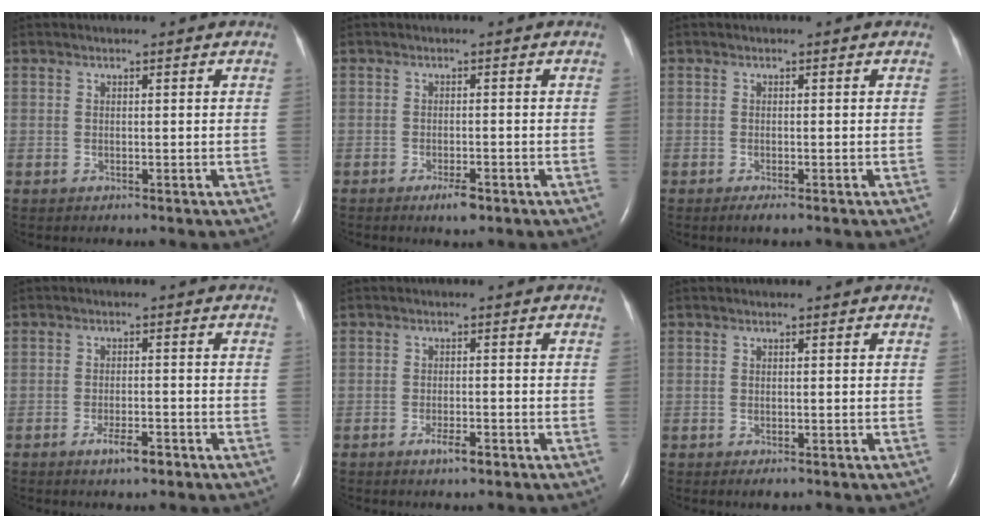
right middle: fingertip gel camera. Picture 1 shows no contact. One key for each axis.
{"total": 2.5, "fx": -1.7, "fy": 0.6, "fz": 1.8, "tx": -0.036, "ty": -0.002, "tz": -0.025}
{"total": 1.4, "fx": -0.9, "fy": 0.2, "fz": 1.0, "tx": -0.021, "ty": -0.004, "tz": -0.015}
{"total": 3.4, "fx": -2.3, "fy": 0.7, "fz": 2.4, "tx": -0.047, "ty": -0.001, "tz": -0.036}
{"total": 1.8, "fx": -1.2, "fy": 0.3, "fz": 1.3, "tx": -0.029, "ty": -0.002, "tz": -0.016}
{"total": 1.2, "fx": -0.8, "fy": 0.5, "fz": 0.8, "tx": -0.012, "ty": -0.002, "tz": -0.007}